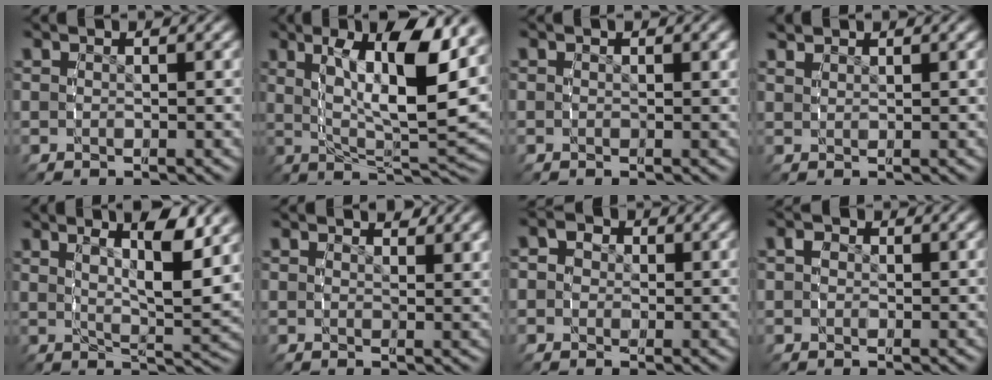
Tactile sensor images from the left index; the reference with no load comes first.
{"total": 11.4, "force": [2.5, 3.6, 10.5], "torque": [-0.160, 0.004, 0.044]}
{"total": 0.0}
{"total": 1.2, "force": [1.1, -0.3, 0.0], "torque": [-0.002, 0.000, 0.028]}
{"total": 6.7, "force": [2.6, 1.2, 6.1], "torque": [-0.085, 0.003, 0.042]}
{"total": 1.1, "force": [1.0, 0.3, 0.5], "torque": [-0.001, -0.002, 0.012]}
{"total": 3.2, "force": [0.5, 2.9, 1.1], "torque": [-0.022, 0.005, -0.005]}
{"total": 0.8, "force": [0.1, 0.8, 0.3], "torque": [-0.002, 0.001, -0.002]}